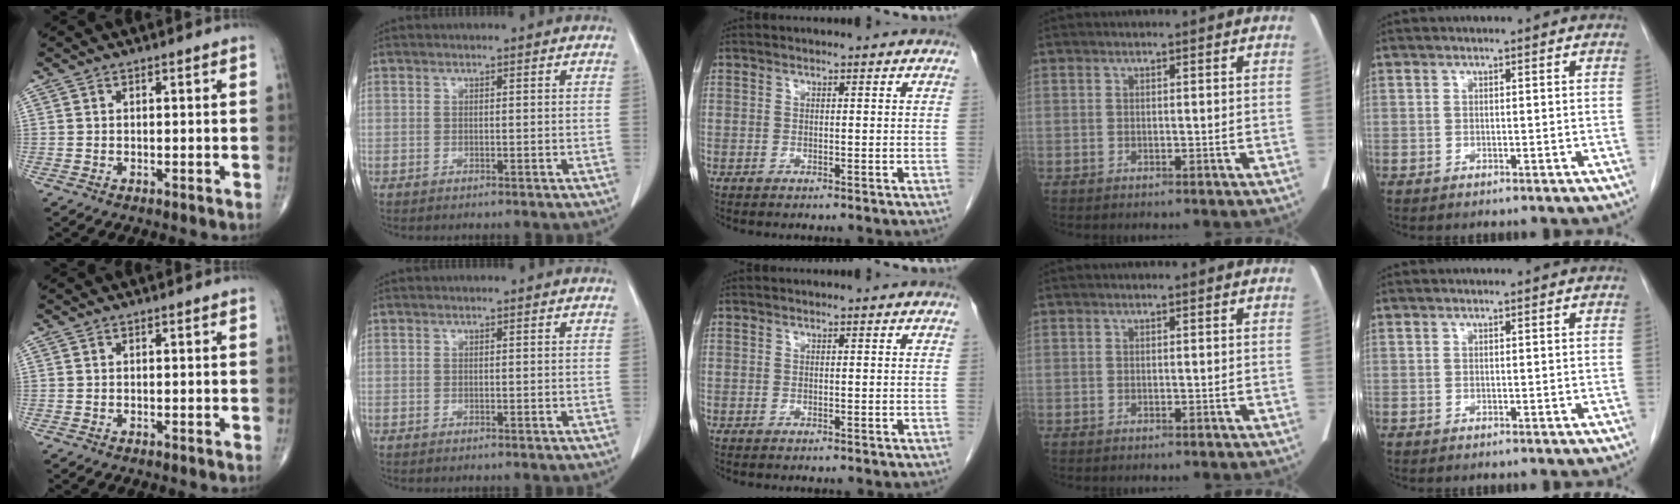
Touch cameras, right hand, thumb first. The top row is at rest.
{}